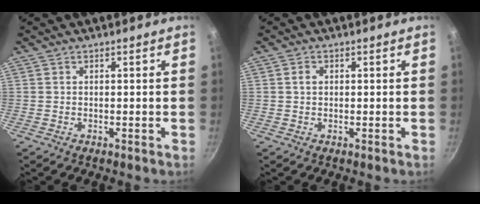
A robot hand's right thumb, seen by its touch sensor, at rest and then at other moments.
{"total": 1.6, "force": [0.4, 1.3, 1.0], "torque": [-0.014, 0.006, 0.005]}